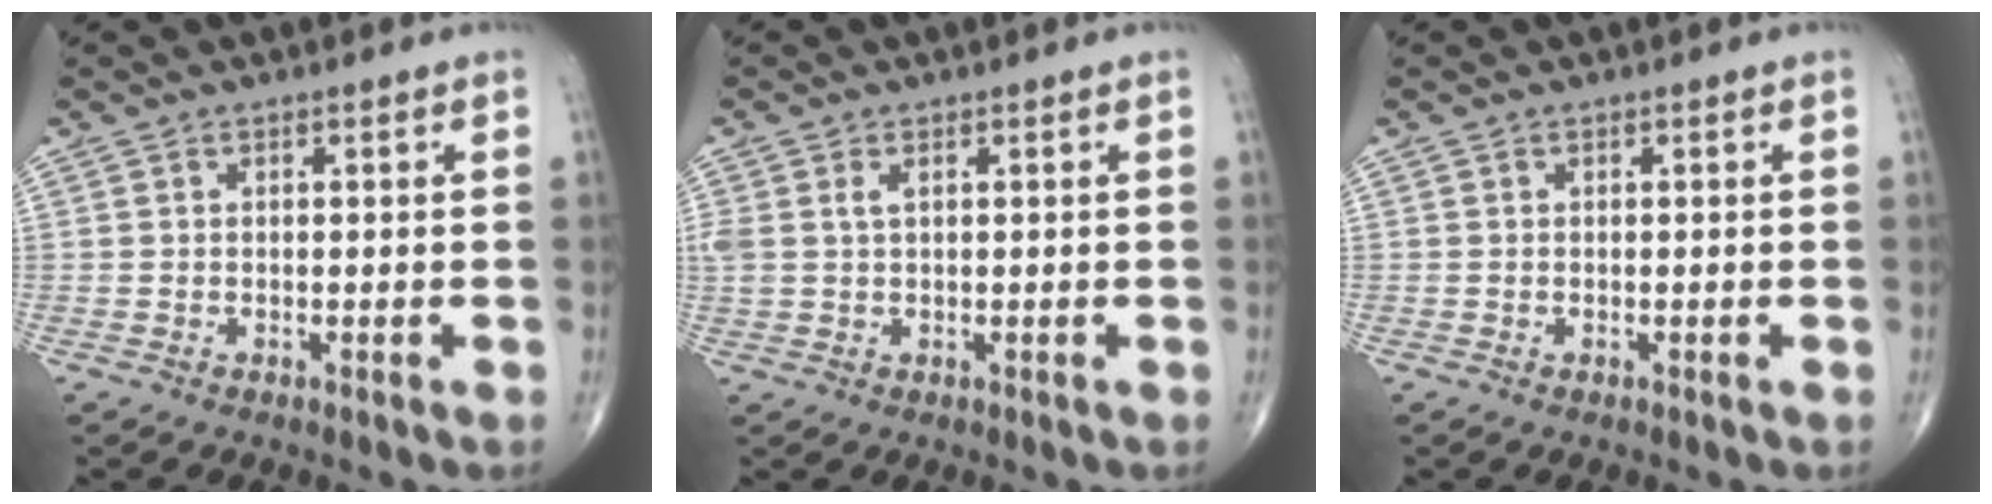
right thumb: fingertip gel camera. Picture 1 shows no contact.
{"total": 2.7, "force": [0.9, 1.5, 2.1], "torque": [-0.057, 0.010, 0.021]}
{"total": 0.0}